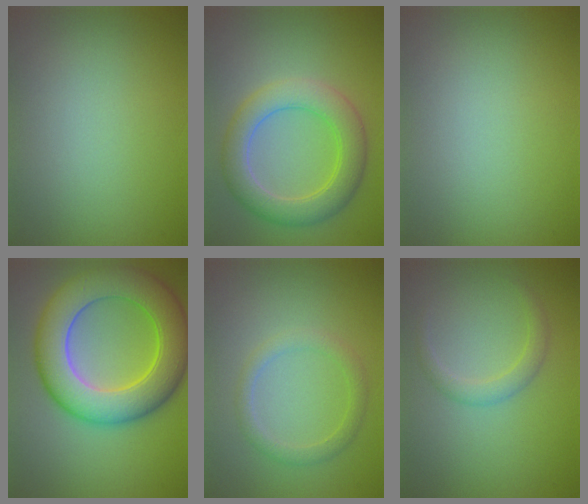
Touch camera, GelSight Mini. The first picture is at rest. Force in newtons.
{"total": 5.3, "press": 5.3, "slide": 0.1}
{"total": 0.0}
{"total": 10.1, "press": 10.1, "slide": 0.3}
{"total": 1.9, "press": 1.9, "slide": 0.1}
{"total": 1.7, "press": 1.7, "slide": 0.1}